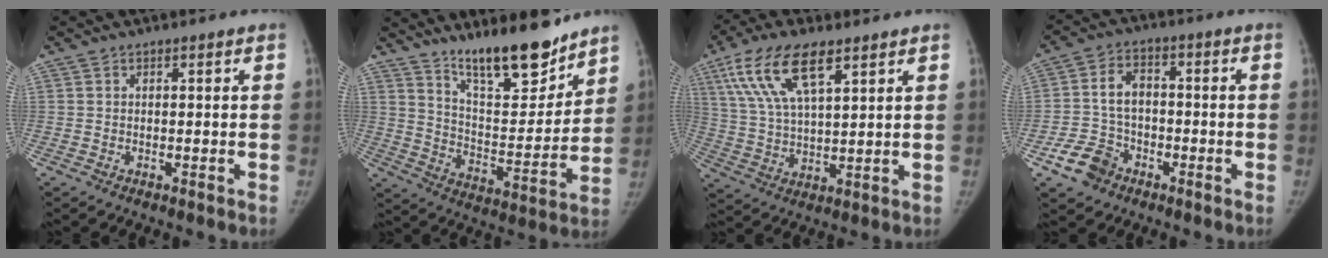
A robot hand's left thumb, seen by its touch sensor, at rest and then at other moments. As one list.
[{"total": 16.1, "force": [12.9, 4.3, 8.6], "torque": [-0.096, -0.097, 0.219]}, {"total": 13.8, "force": [7.2, 5.3, 10.5], "torque": [-0.200, -0.010, 0.139]}, {"total": 9.3, "force": [-4.6, 7.2, 3.6], "torque": [-0.050, 0.026, -0.086]}]